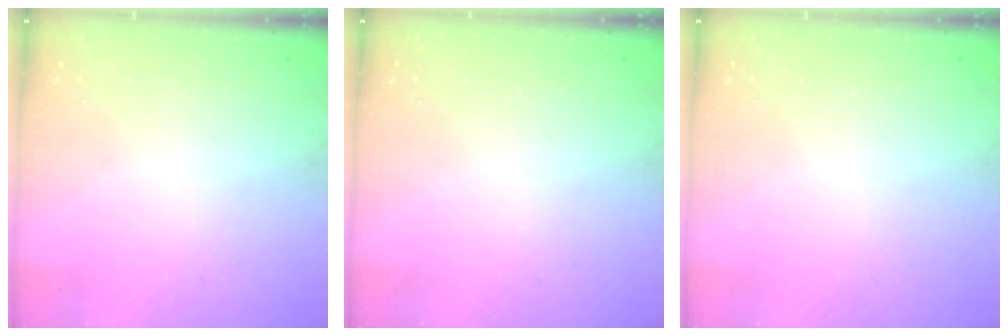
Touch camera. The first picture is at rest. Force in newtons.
{"total": 0.0}
{"total": 0.0}